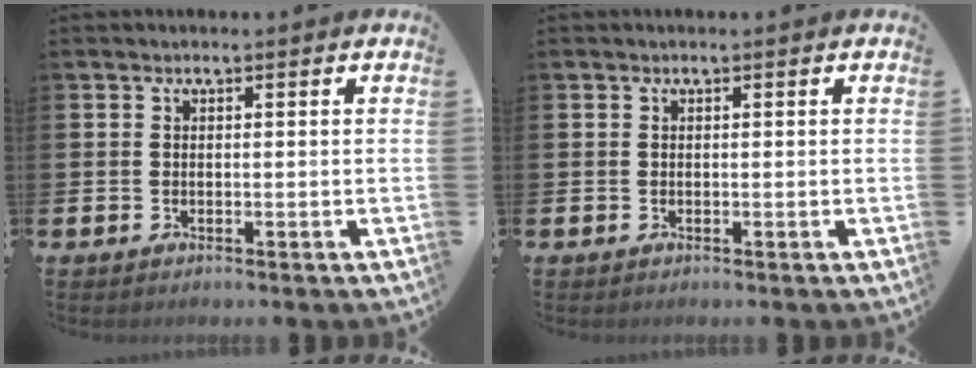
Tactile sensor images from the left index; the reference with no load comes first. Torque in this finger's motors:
{"motor_torque": [-0.01, 0.00, 0.00, 0.01]}